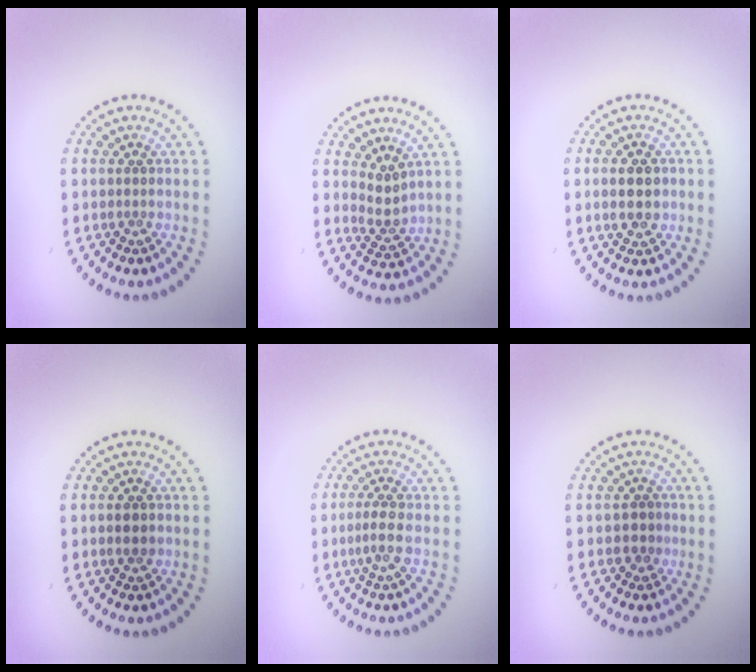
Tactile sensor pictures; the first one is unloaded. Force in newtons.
{"total": 2.1, "press": 1.5, "slide": 1.4}
{"total": 3.0, "press": 3.0, "slide": 0.1}
{"total": 1.2, "press": 1.2, "slide": 0.0}
{"total": 1.6, "press": 1.3, "slide": 0.9}
{"total": 1.3, "press": 1.1, "slide": 0.6}